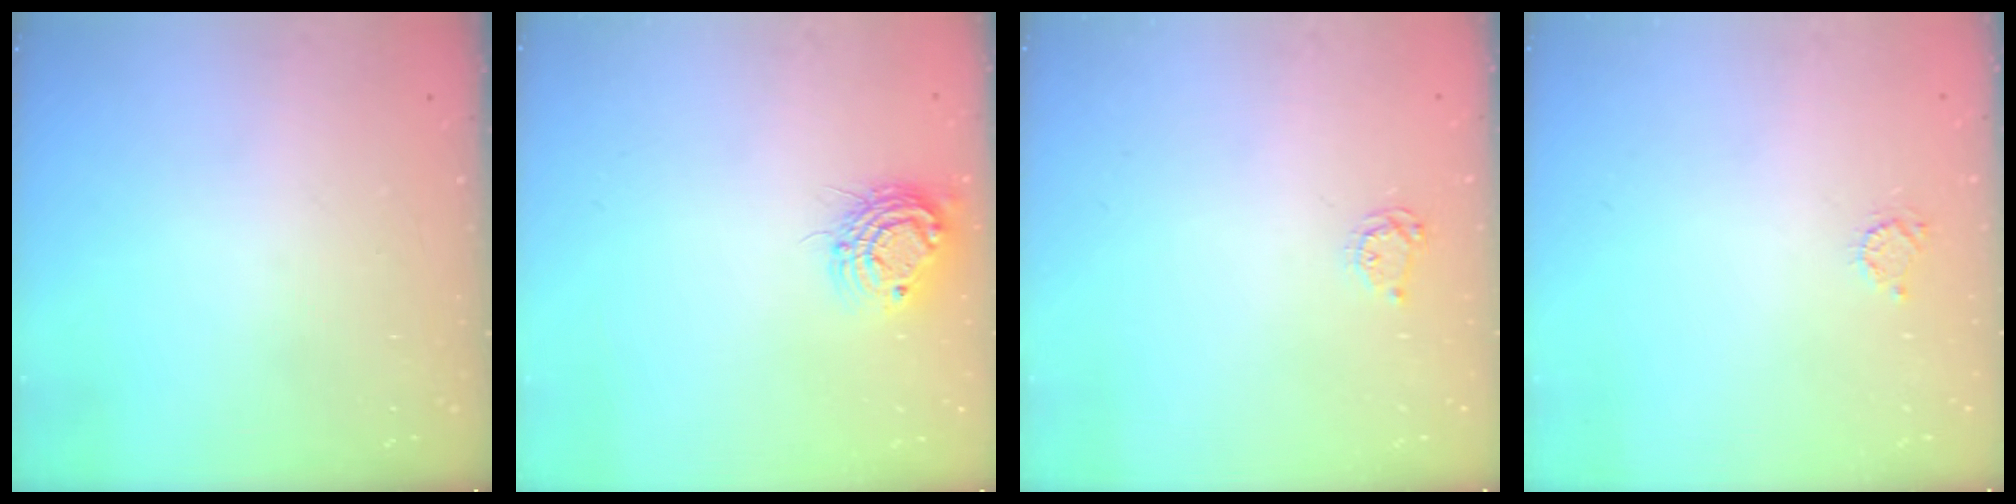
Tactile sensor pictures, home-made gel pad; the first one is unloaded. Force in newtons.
{"total": 11.0, "press": 10.9, "slide": 0.8}
{"total": 4.0, "press": 4.0, "slide": 0.5}
{"total": 3.4, "press": 3.4, "slide": 0.4}